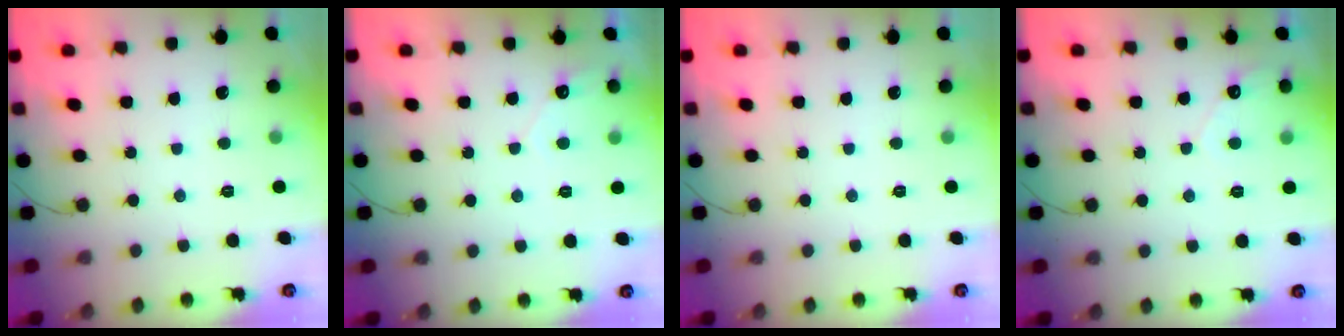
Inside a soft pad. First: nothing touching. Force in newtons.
{"total": 2.8, "press": 2.8, "slide": 0.1}
{"total": 0.0}
{"total": 3.5, "press": 3.4, "slide": 0.3}